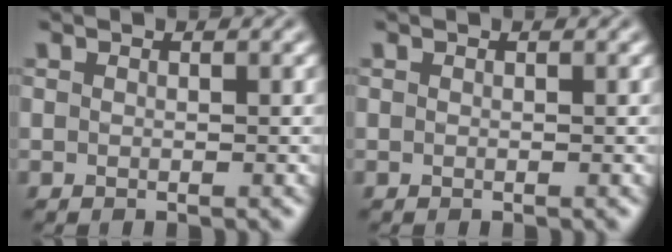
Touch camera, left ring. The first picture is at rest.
{"total": 0.0}